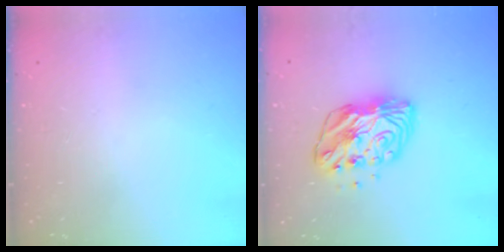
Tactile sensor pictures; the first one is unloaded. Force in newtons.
{"total": 12.7, "press": 12.7, "slide": 1.0}